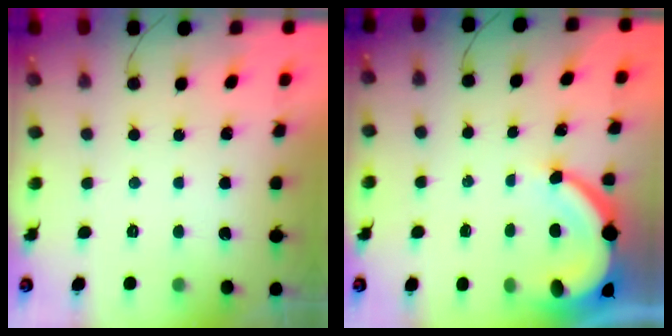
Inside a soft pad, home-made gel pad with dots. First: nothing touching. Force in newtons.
{"total": 8.7, "press": 8.6, "slide": 1.2}